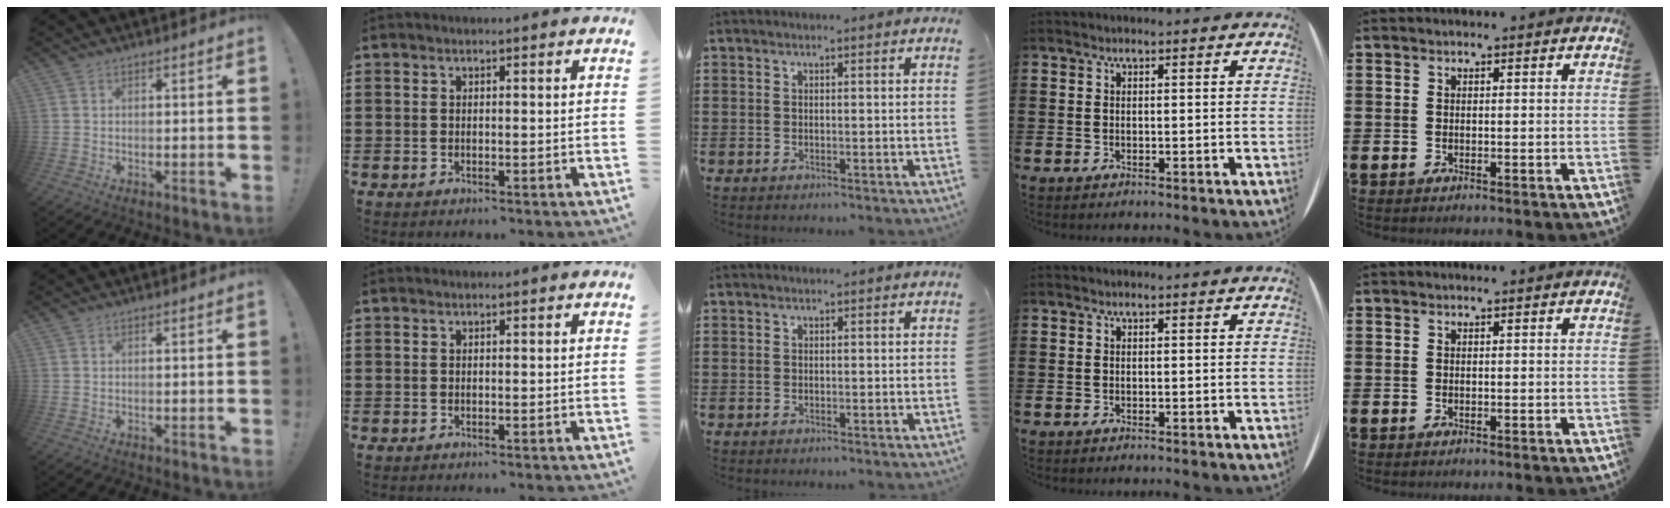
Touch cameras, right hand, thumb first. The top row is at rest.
{}